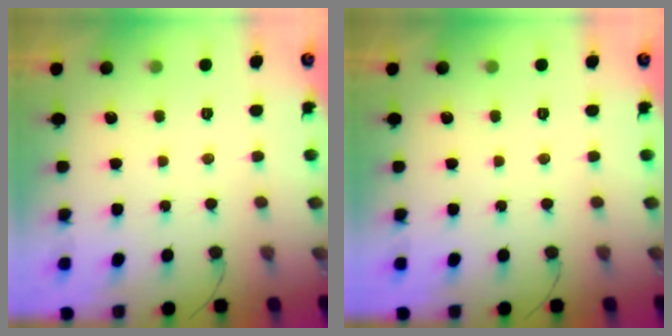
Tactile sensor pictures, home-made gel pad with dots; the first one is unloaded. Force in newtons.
{"total": 0.0}